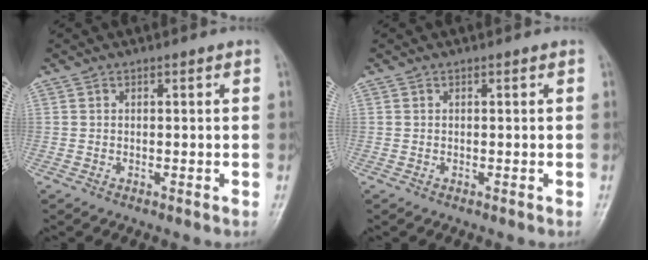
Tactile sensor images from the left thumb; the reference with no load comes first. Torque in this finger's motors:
{"motor_torque": [0.00, 0.00, 0.00, 0.00, 0.00]}